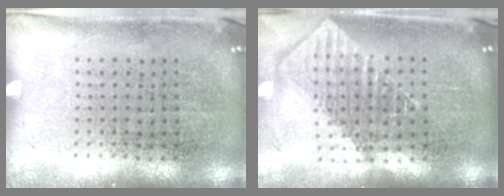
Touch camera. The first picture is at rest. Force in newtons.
{"total": 1.9, "press": 1.5, "slide": 1.2}